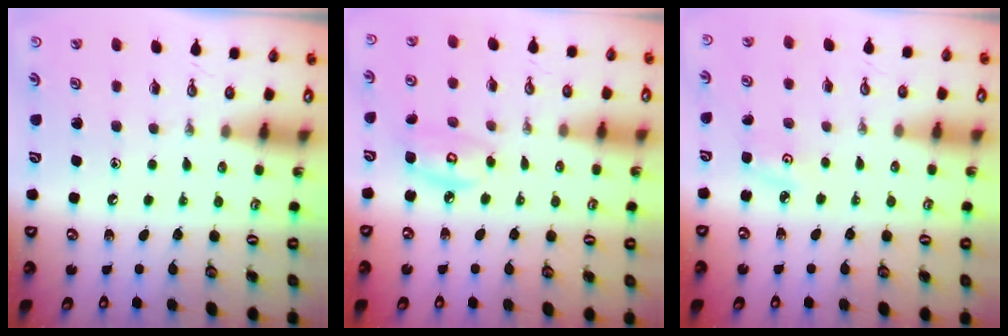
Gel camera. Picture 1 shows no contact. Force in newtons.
{"total": 6.0, "press": 6.0, "slide": 0.3}
{"total": 3.0, "press": 2.9, "slide": 0.4}